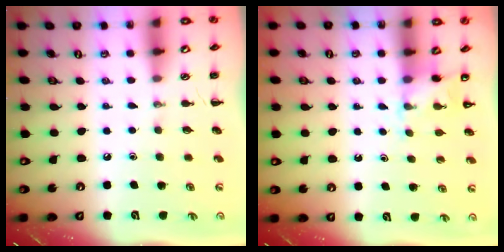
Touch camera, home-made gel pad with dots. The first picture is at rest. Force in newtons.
{"total": 6.0, "press": 5.9, "slide": 1.1}